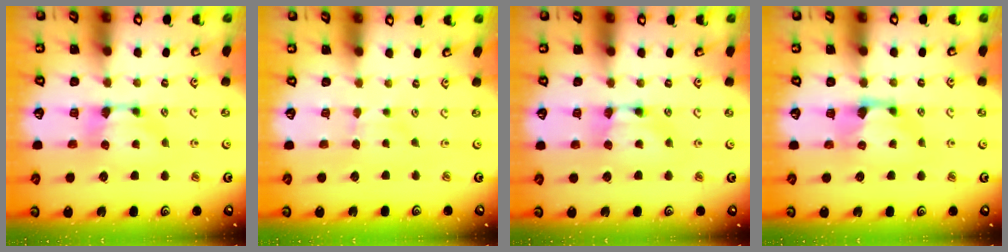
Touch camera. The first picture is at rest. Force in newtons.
{"total": 2.2, "press": 2.2, "slide": 0.5}
{"total": 1.8, "press": 1.8, "slide": 0.1}
{"total": 0.6, "press": 0.0, "slide": 0.6}